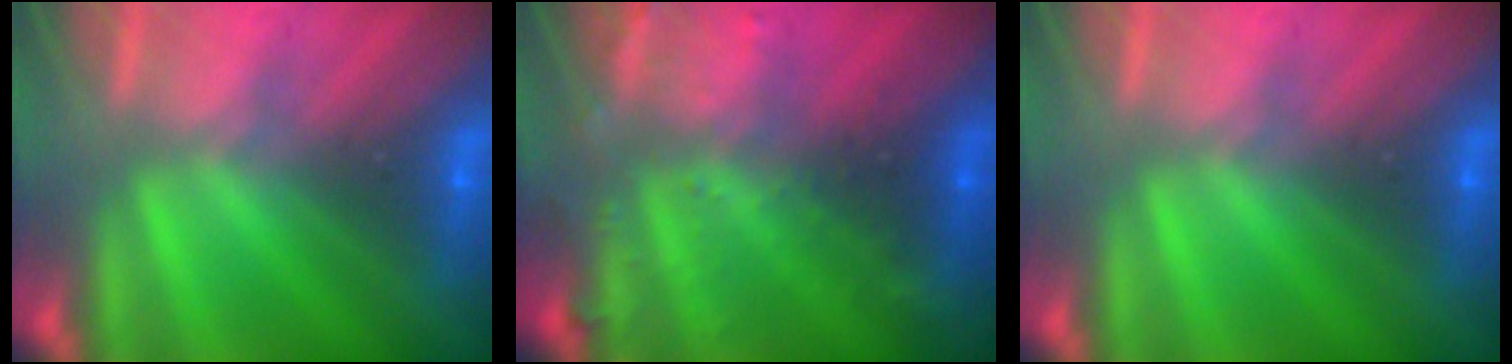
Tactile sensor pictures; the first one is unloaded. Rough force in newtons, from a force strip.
{"total": 2.9}
{"total": 0.0}